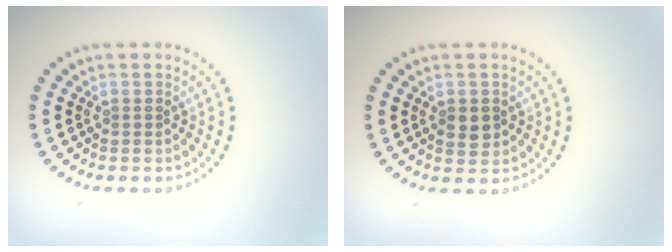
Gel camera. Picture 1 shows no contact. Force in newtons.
{"total": 1.9, "press": 1.8, "slide": 0.2}